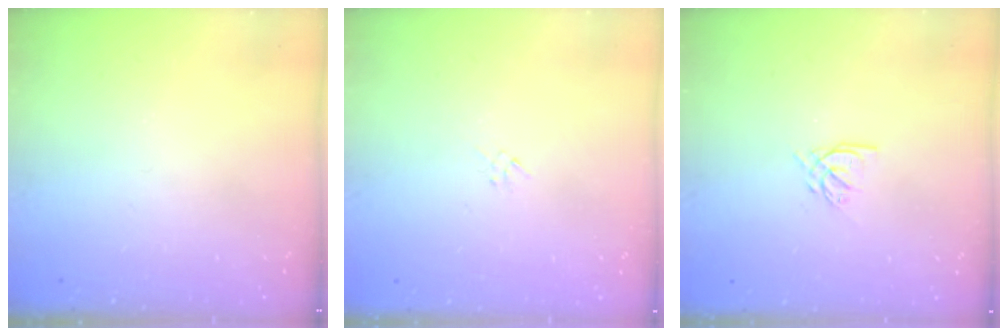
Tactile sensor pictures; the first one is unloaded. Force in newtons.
{"total": 1.3, "press": 1.3, "slide": 0.4}
{"total": 3.3, "press": 3.3, "slide": 0.3}